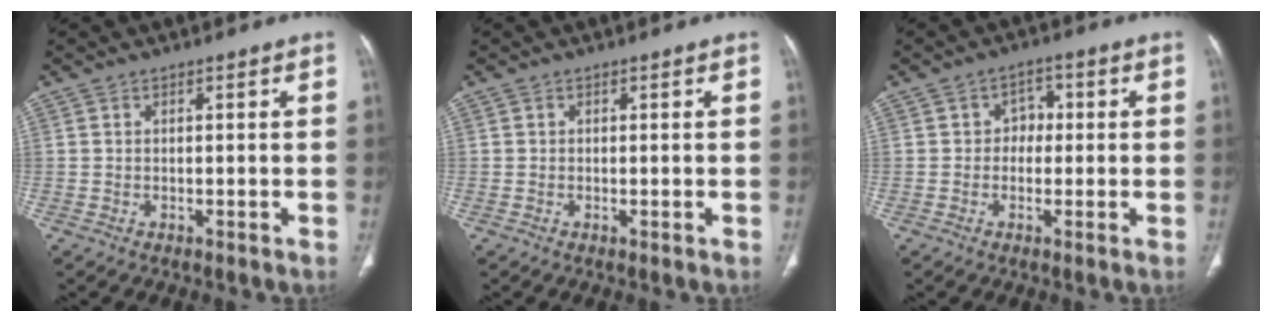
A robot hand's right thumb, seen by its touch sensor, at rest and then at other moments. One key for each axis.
{"total": 0.0}
{"total": 3.6, "fx": 0.1, "fy": 3.0, "fz": 1.9, "tx": 0.000, "ty": 0.011, "tz": -0.009}